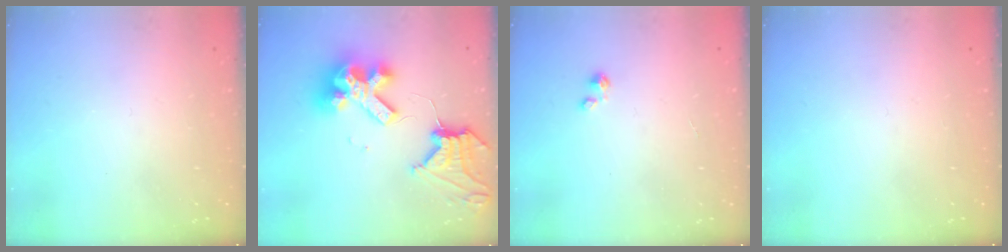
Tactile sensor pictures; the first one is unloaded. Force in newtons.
{"total": 16.6, "press": 16.5, "slide": 1.4}
{"total": 0.0}
{"total": 0.0}